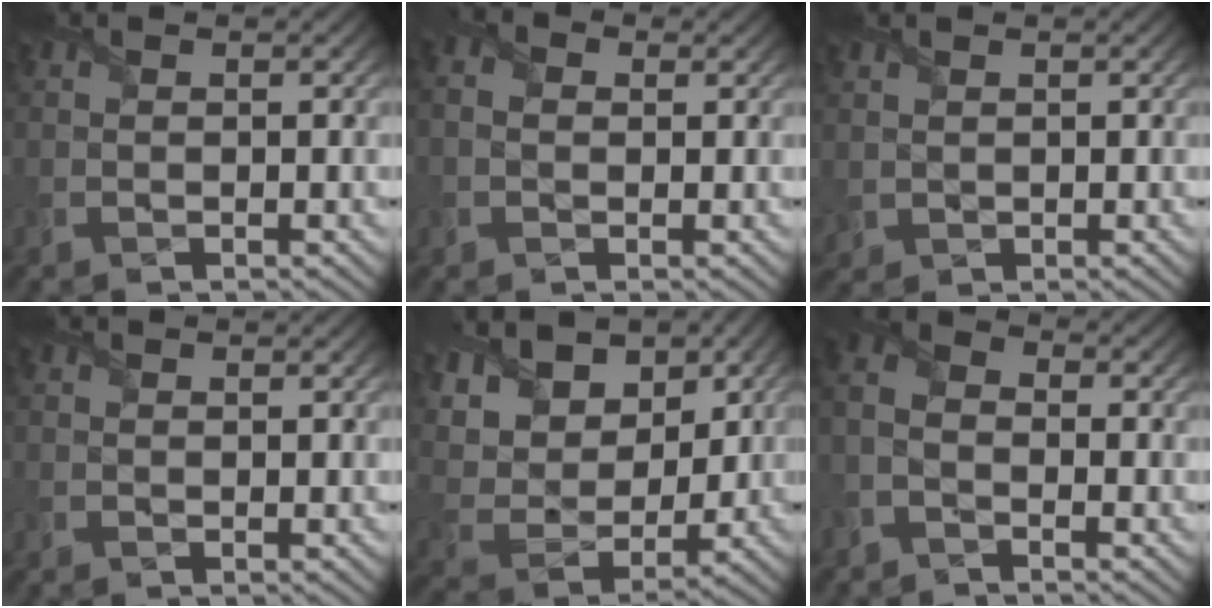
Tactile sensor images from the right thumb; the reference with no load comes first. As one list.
[{"total": 2.1, "force": [0.1, 1.7, 1.3], "torque": [-0.032, 0.004, -0.003]}, {"total": 1.5, "force": [0.8, 1.2, 0.2], "torque": [-0.017, -0.002, 0.017]}, {"total": 0.0}, {"total": 13.9, "force": [6.7, 9.3, 7.7], "torque": [-0.231, 0.038, 0.116]}, {"total": 4.3, "force": [-2.2, 2.7, 2.6], "torque": [-0.063, 0.000, -0.054]}]